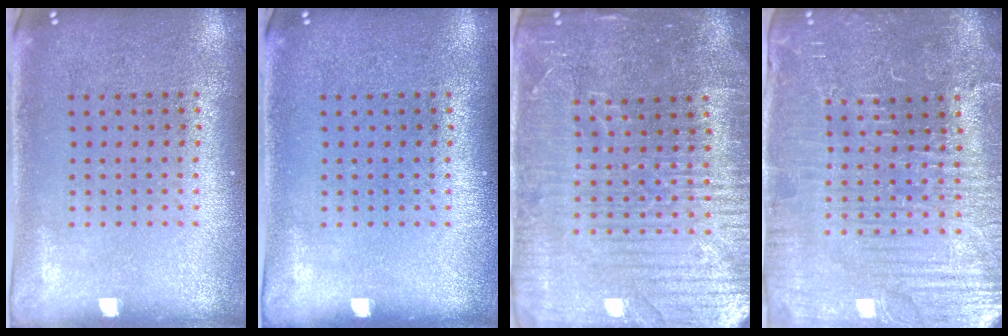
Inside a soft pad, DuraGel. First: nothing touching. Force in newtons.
{"total": 0.0}
{"total": 4.7, "press": 4.4, "slide": 1.6}
{"total": 4.7, "press": 4.5, "slide": 1.5}